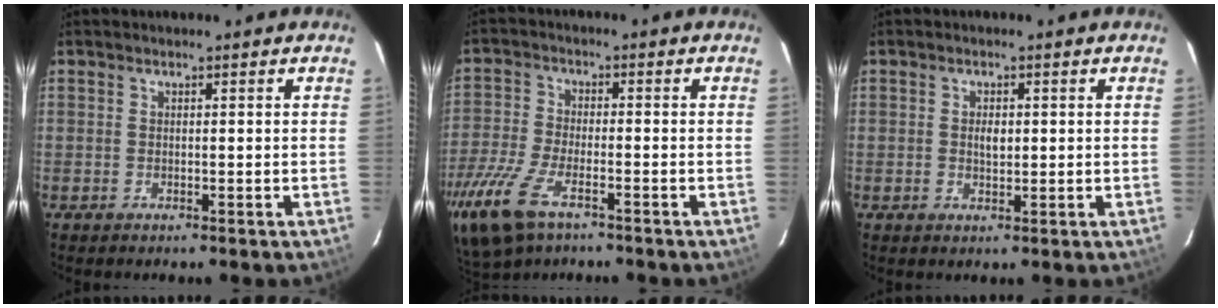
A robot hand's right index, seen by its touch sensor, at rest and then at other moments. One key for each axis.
{"total": 15.8, "fx": -9.6, "fy": 7.0, "fz": 10.5, "tx": -0.255, "ty": -0.043, "tz": -0.187}
{"total": 2.3, "fx": 0.4, "fy": 1.3, "fz": 1.9, "tx": -0.031, "ty": 0.000, "tz": 0.009}